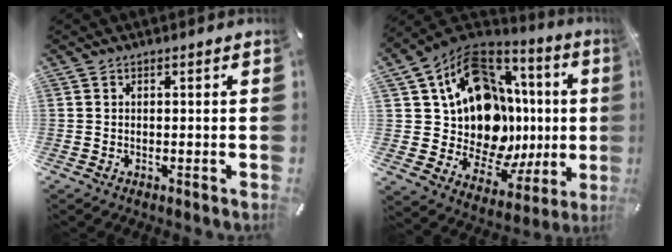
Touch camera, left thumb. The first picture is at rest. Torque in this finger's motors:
{"motor_torque": [1.66, 3.35, 2.43, -0.34, 0.23]}